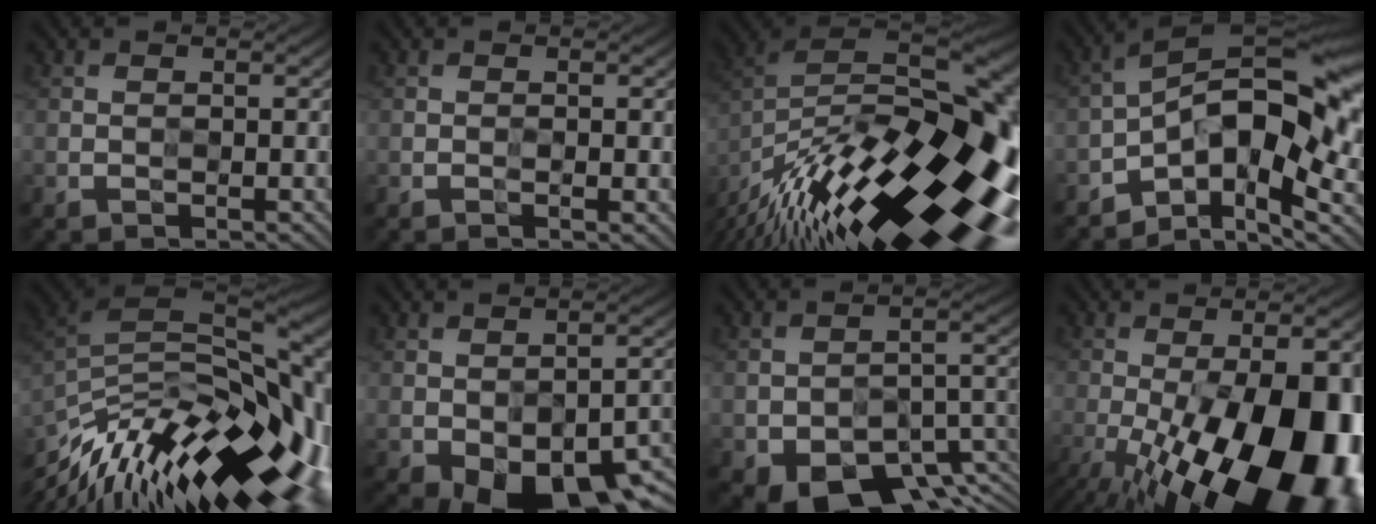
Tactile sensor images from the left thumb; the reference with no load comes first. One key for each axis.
{"total": 1.0, "fx": -0.1, "fy": 0.3, "fz": 0.9, "tx": -0.014, "ty": -0.002, "tz": -0.001}
{"total": 18.7, "fx": -9.9, "fy": 6.0, "fz": 14.7, "tx": -0.263, "ty": 0.006, "tz": -0.161}
{"total": 12.9, "fx": -3.1, "fy": 5.7, "fz": 11.2, "tx": -0.174, "ty": 0.006, "tz": -0.066}
{"total": 16.3, "fx": -7.8, "fy": 6.0, "fz": 13.0, "tx": -0.249, "ty": 0.008, "tz": -0.131}
{"total": 12.8, "fx": -6.7, "fy": 6.9, "fz": 8.5, "tx": -0.124, "ty": -0.033, "tz": -0.087}
{"total": 9.9, "fx": -6.8, "fy": 4.4, "fz": 5.6, "tx": -0.075, "ty": -0.014, "tz": -0.109}
{"total": 22.1, "fx": -8.7, "fy": 9.5, "fz": 17.9, "tx": -0.265, "ty": -0.056, "tz": -0.105}